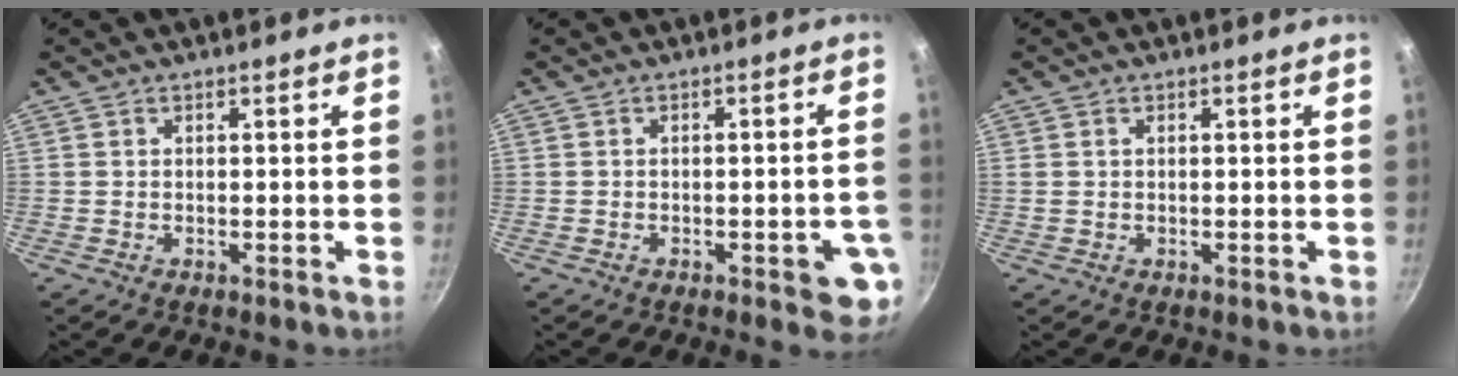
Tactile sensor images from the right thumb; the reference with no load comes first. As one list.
[{"total": 6.5, "force": [-2.3, 2.3, 5.6], "torque": [-0.053, 0.007, -0.024]}, {"total": 0.6, "force": [0.2, 0.4, 0.3], "torque": [-0.006, 0.002, 0.004]}]